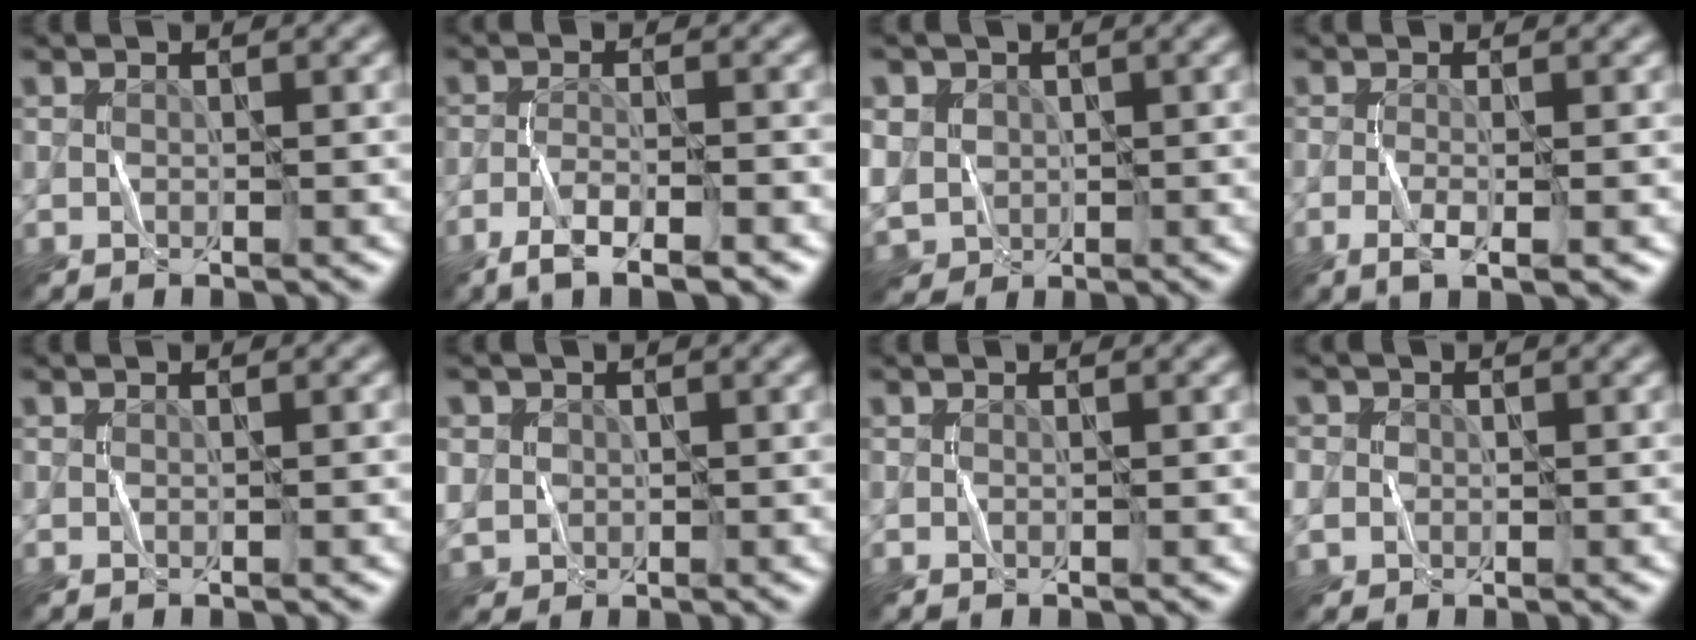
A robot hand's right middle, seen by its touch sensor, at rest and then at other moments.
{"total": 4.0, "force": [-2.8, 0.6, 2.7], "torque": [-0.057, 0.001, -0.052]}
{"total": 5.6, "force": [0.7, 4.9, 2.5], "torque": [-0.071, 0.018, -0.003]}
{"total": 2.3, "force": [-0.9, 0.1, 2.1], "torque": [-0.047, -0.001, -0.018]}
{"total": 0.0}
{"total": 3.3, "force": [0.5, 3.1, 0.9], "torque": [-0.037, 0.010, 0.009]}
{"total": 0.0}
{"total": 4.8, "force": [-0.1, 4.4, 2.0], "torque": [-0.058, 0.020, -0.028]}